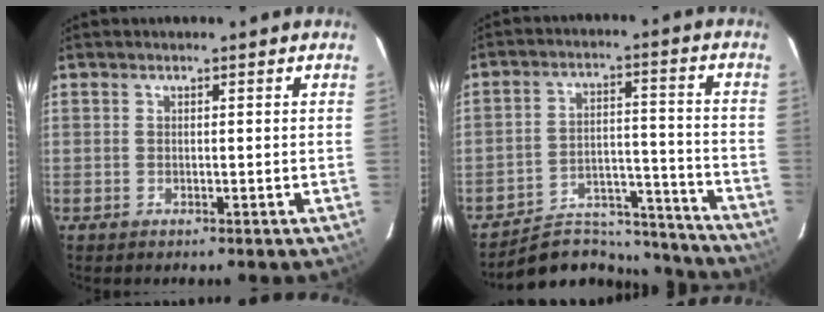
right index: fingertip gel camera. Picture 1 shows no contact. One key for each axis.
{"total": 16.1, "fx": -14.8, "fy": 5.8, "fz": 2.4, "tx": -0.044, "ty": 0.050, "tz": -0.204}